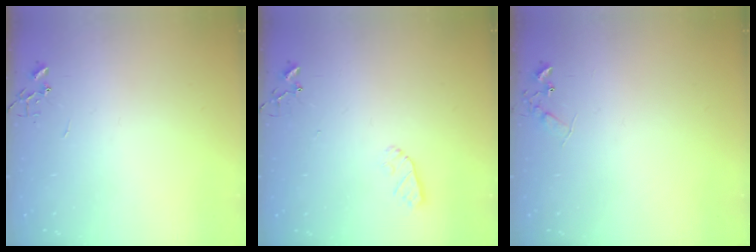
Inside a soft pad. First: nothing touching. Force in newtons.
{"total": 4.4, "press": 4.4, "slide": 0.6}
{"total": 7.0, "press": 7.0, "slide": 0.8}